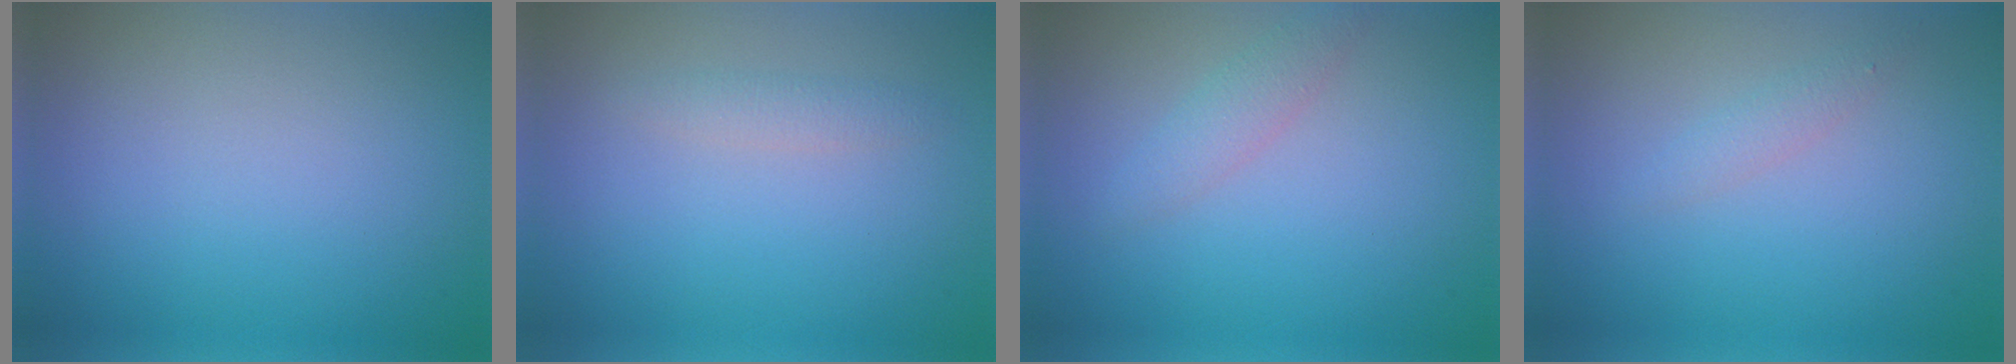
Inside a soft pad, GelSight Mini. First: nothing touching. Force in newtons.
{"total": 1.2, "press": 1.2, "slide": 0.0}
{"total": 1.6, "press": 1.6, "slide": 0.1}
{"total": 1.1, "press": 1.1, "slide": 0.1}